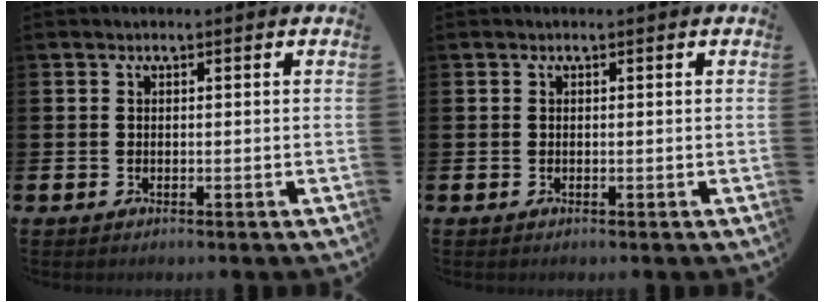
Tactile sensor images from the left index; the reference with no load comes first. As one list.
[{"total": 0.0}]